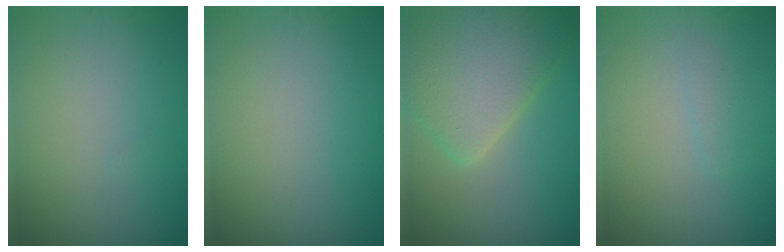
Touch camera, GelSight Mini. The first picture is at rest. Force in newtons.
{"total": 0.0}
{"total": 6.9, "press": 6.9, "slide": 0.3}
{"total": 0.8, "press": 0.8, "slide": 0.1}